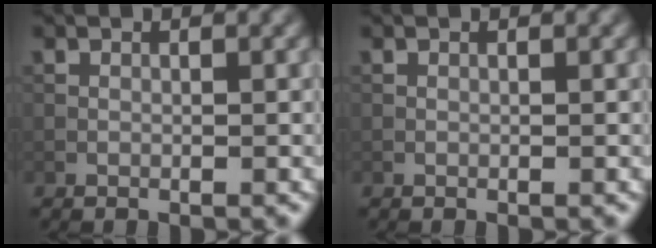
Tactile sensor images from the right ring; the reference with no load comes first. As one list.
[{"total": 0.0}]